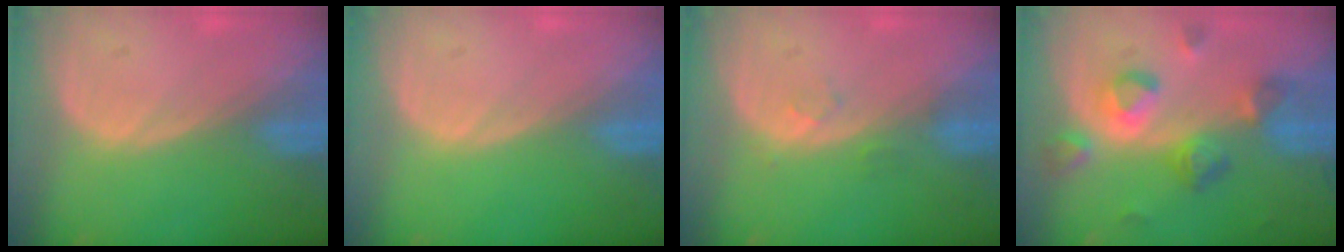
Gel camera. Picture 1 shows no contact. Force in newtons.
{"total": 0.0}
{"total": 1.4, "press": 1.4, "slide": 0.1}
{"total": 7.9, "press": 7.6, "slide": 2.0}